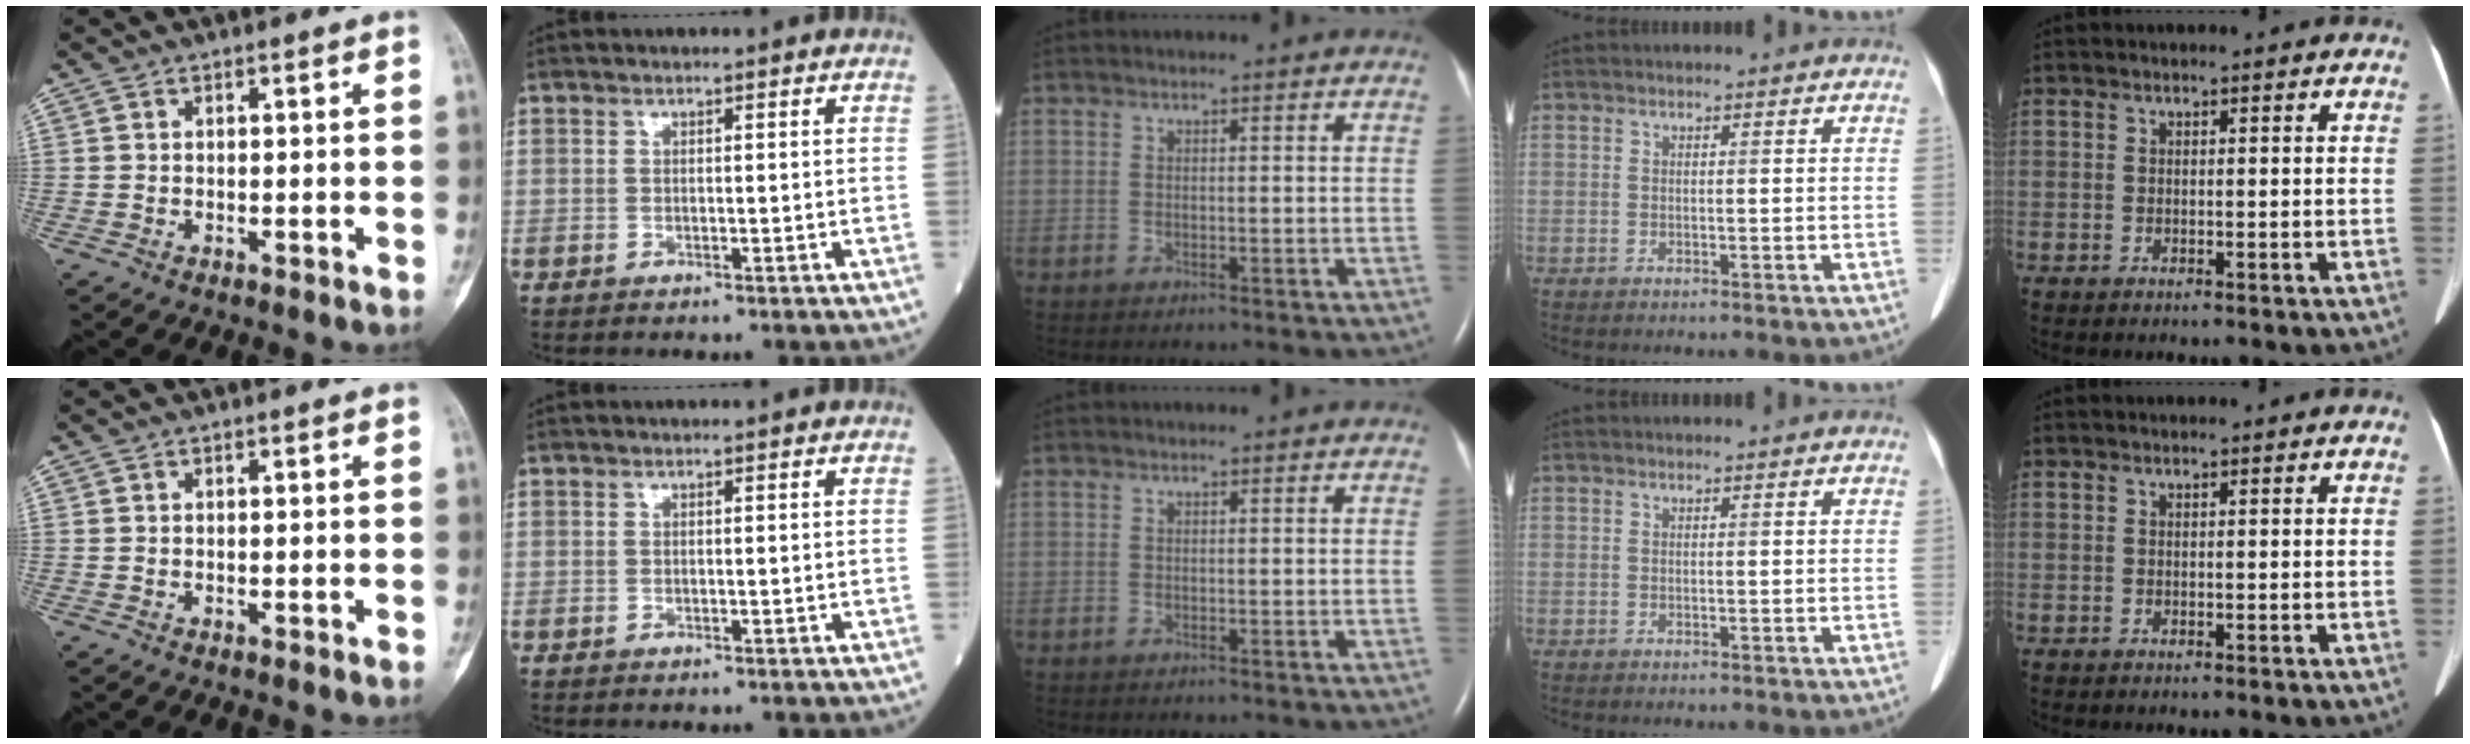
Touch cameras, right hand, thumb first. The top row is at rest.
{}